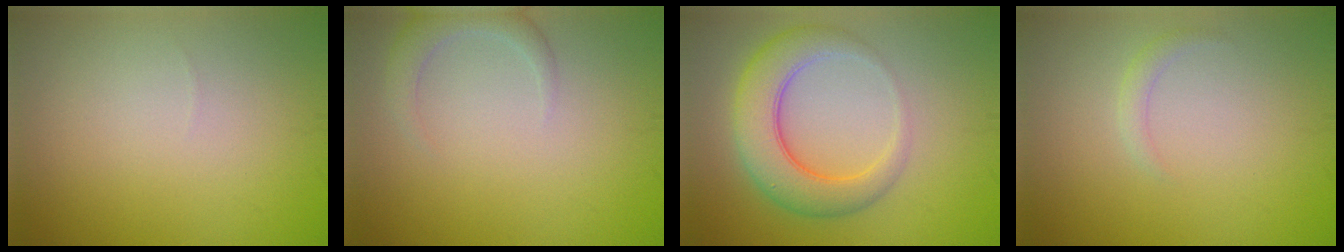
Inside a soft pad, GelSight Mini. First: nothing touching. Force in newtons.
{"total": 2.3, "press": 2.3, "slide": 0.2}
{"total": 5.9, "press": 5.9, "slide": 0.2}
{"total": 1.0, "press": 1.0, "slide": 0.0}